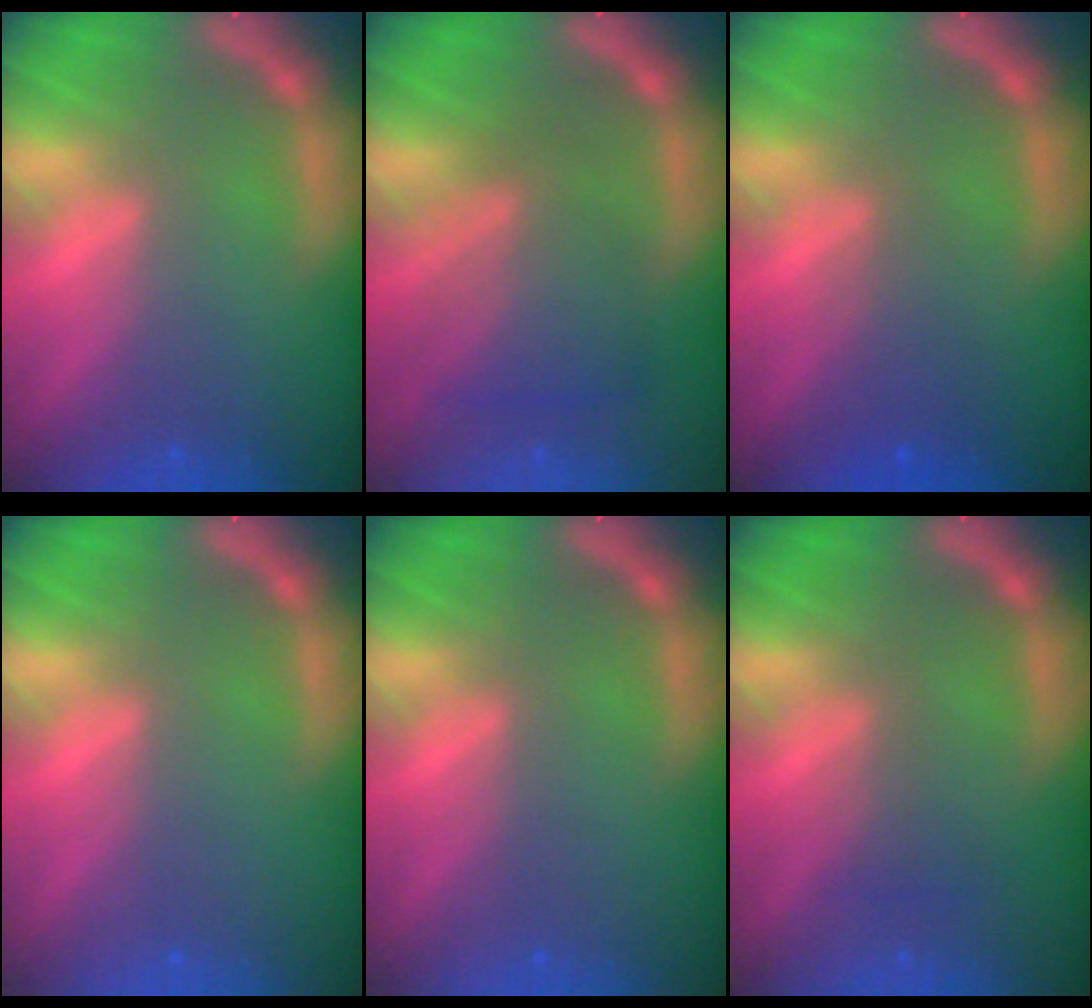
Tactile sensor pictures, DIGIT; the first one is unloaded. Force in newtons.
{"total": 5.5}
{"total": 2.5}
{"total": 0.0}
{"total": 0.0}
{"total": 1.5}